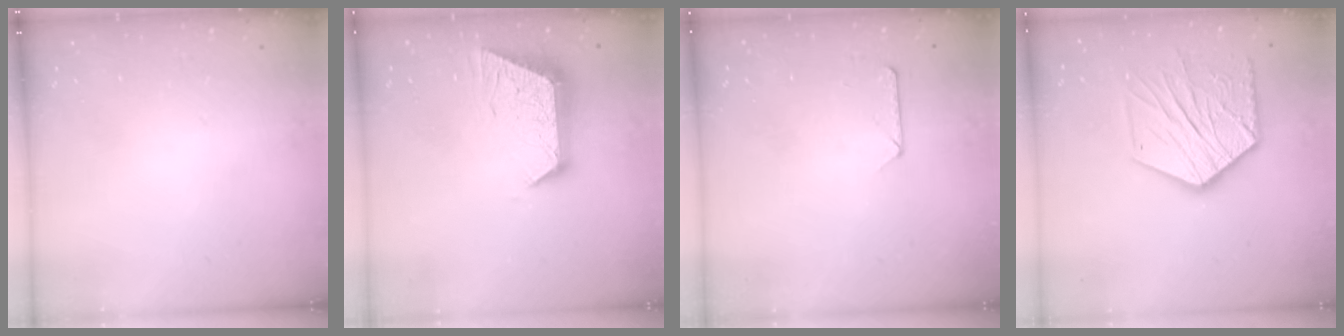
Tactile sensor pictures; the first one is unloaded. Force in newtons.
{"total": 11.3, "press": 11.3, "slide": 1.0}
{"total": 7.1, "press": 7.1, "slide": 0.6}
{"total": 17.0, "press": 17.0, "slide": 1.5}